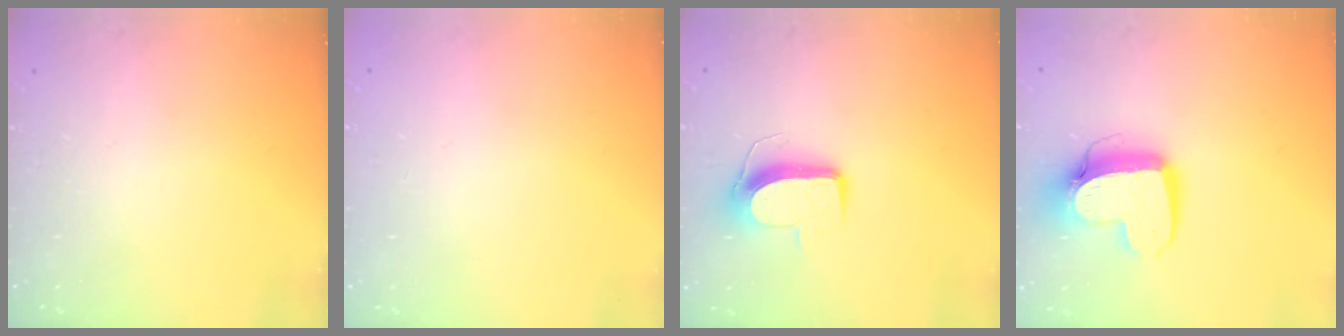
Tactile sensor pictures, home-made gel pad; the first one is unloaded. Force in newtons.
{"total": 0.0}
{"total": 9.9, "press": 9.9, "slide": 0.3}
{"total": 13.0, "press": 12.9, "slide": 1.4}